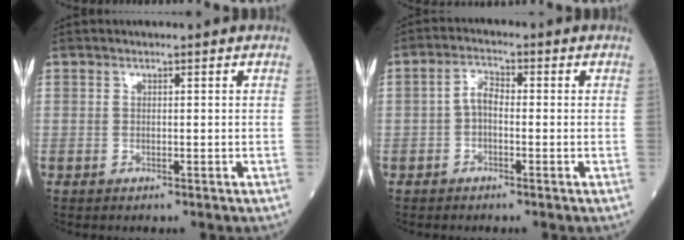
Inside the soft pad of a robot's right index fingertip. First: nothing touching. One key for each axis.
{"total": 3.0, "fx": -0.7, "fy": 1.4, "fz": 2.5, "tx": -0.041, "ty": 0.008, "tz": -0.018}